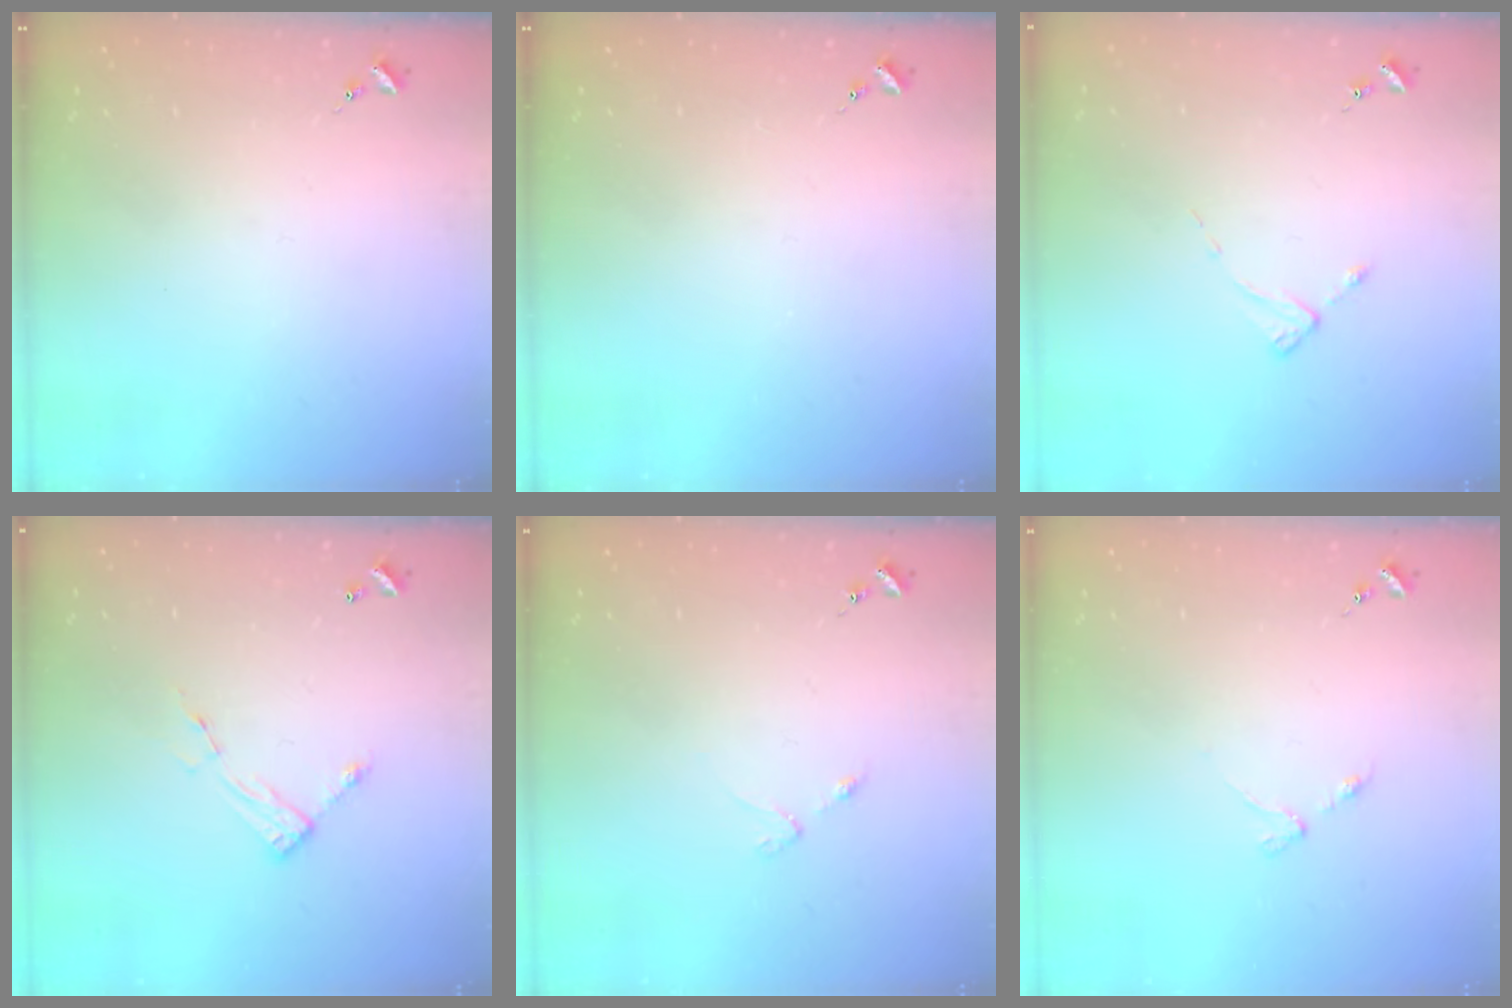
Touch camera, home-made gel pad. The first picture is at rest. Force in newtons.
{"total": 0.0}
{"total": 1.9, "press": 1.8, "slide": 0.3}
{"total": 7.5, "press": 7.5, "slide": 0.3}
{"total": 2.5, "press": 2.4, "slide": 0.4}
{"total": 3.2, "press": 3.1, "slide": 0.5}